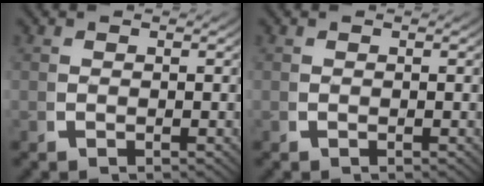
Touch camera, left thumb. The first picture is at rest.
{"total": 0.0}